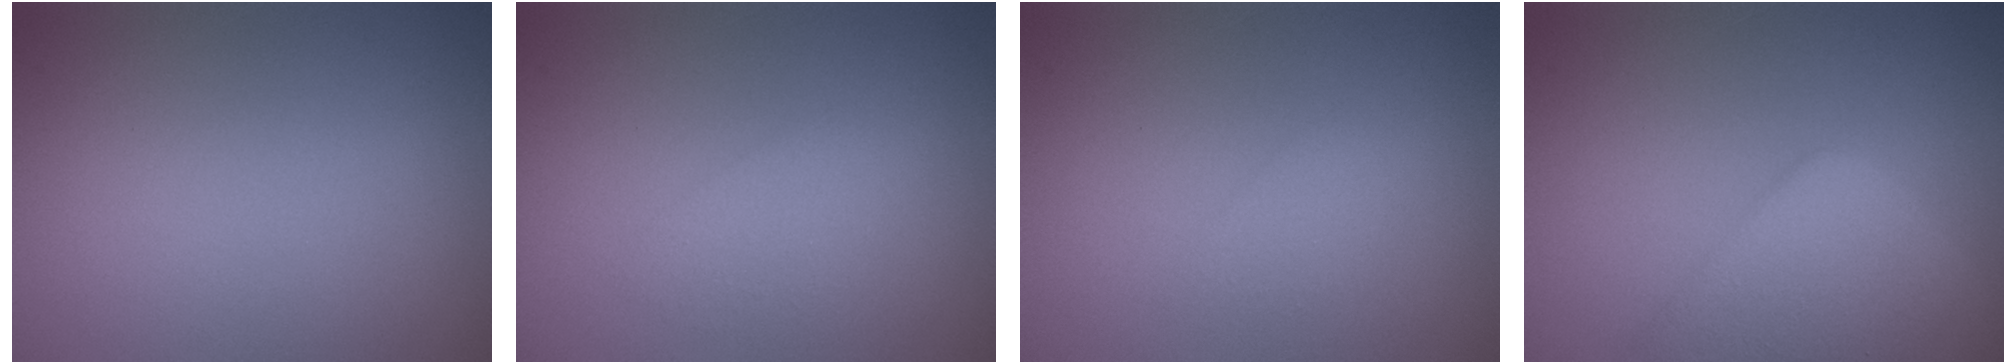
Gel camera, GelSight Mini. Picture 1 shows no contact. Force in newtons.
{"total": 1.4, "press": 1.4, "slide": 0.1}
{"total": 1.0, "press": 1.0, "slide": 0.1}
{"total": 6.6, "press": 6.6, "slide": 0.4}